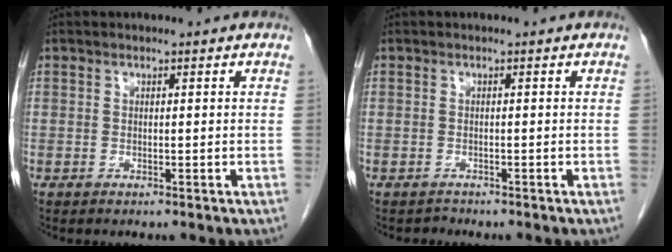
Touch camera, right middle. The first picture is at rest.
{"total": 0.7, "force": [-0.6, 0.2, -0.3], "torque": [0.001, -0.003, -0.012]}